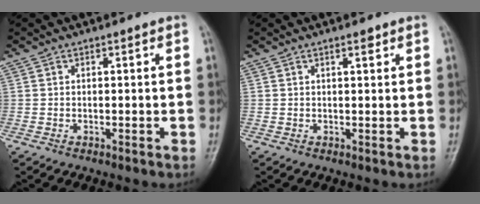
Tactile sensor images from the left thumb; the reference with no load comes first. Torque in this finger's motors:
{"motor_torque": [-0.28, 0.04, -0.07, 0.06, 0.07]}